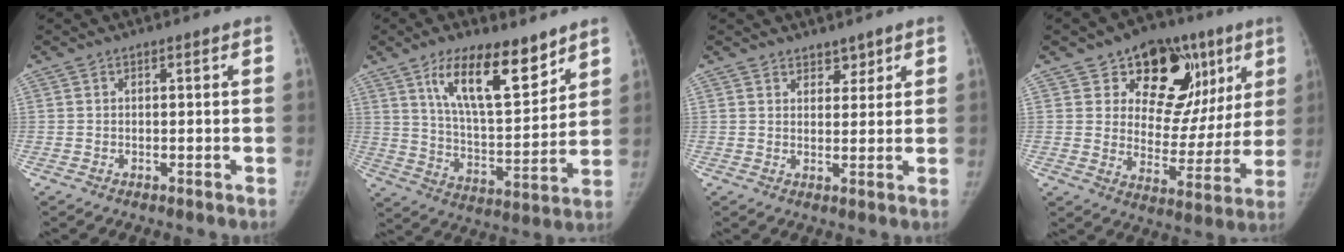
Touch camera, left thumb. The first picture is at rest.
{"total": 16.4, "force": [10.2, 5.9, 11.4], "torque": [-0.152, -0.064, 0.185]}
{"total": 3.3, "force": [2.6, 2.0, 0.5], "torque": [0.019, -0.018, 0.040]}
{"total": 21.0, "force": [10.3, 13.4, 12.6], "torque": [-0.100, -0.021, 0.151]}